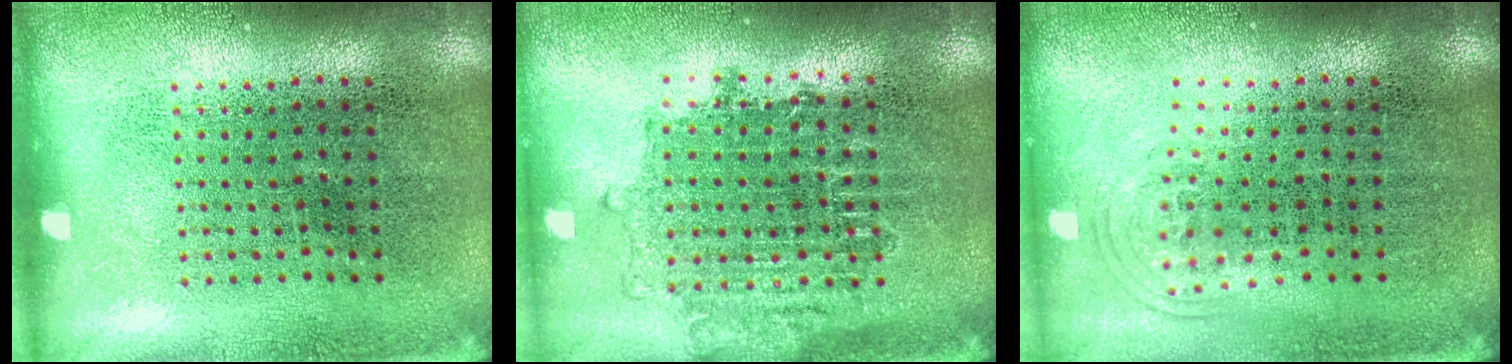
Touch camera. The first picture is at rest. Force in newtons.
{"total": 1.6, "press": 1.3, "slide": 0.9}
{"total": 1.1, "press": 0.7, "slide": 0.7}